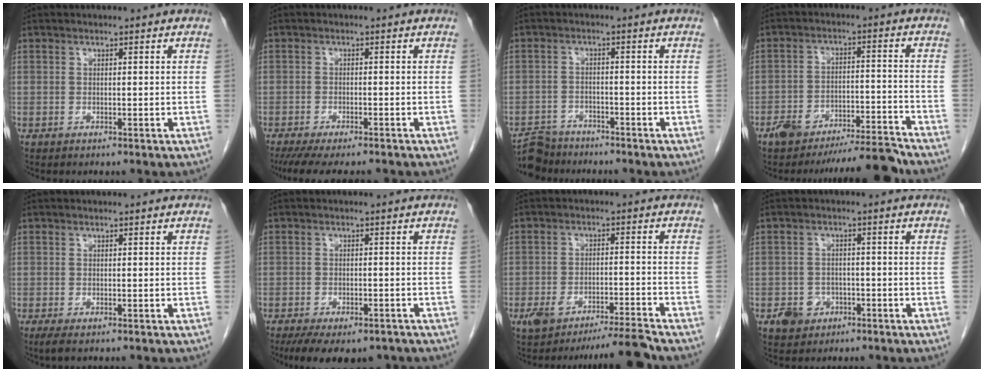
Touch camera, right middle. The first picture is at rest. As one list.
[{"total": 10.4, "force": [-9.0, 1.7, 5.0], "torque": [-0.072, -0.019, -0.125]}, {"total": 5.3, "force": [-5.0, 1.8, -0.1], "torque": [0.005, -0.007, -0.090]}, {"total": 9.3, "force": [-8.6, 0.5, 3.4], "torque": [-0.041, 0.016, -0.140]}, {"total": 1.8, "force": [-1.1, 0.5, 1.2], "torque": [-0.023, -0.005, -0.016]}, {"total": 10.8, "force": [-7.9, 4.6, 5.7], "torque": [-0.094, -0.011, -0.109]}, {"total": 6.2, "force": [-5.3, -0.5, 3.2], "torque": [-0.059, -0.004, -0.088]}, {"total": 3.8, "force": [-1.9, 3.1, 0.9], "torque": [-0.007, 0.010, -0.024]}]